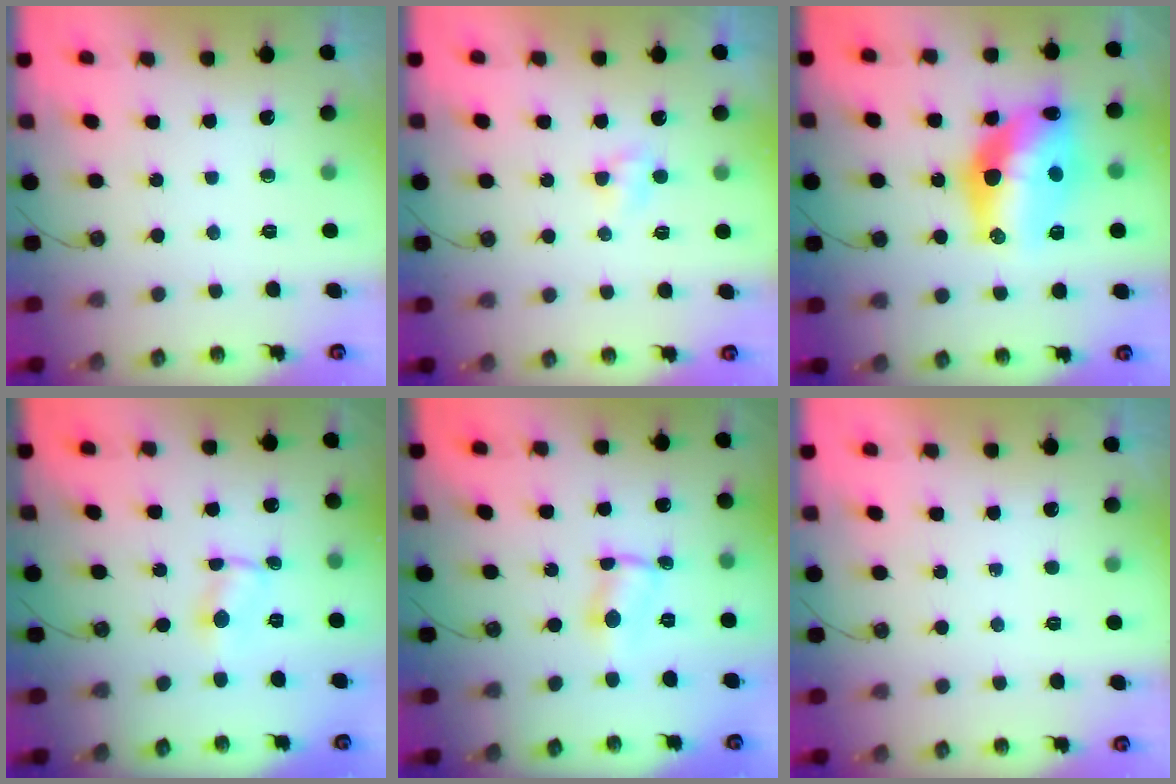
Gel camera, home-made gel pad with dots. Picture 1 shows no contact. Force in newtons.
{"total": 2.6, "press": 2.6, "slide": 0.3}
{"total": 19.0, "press": 18.5, "slide": 4.7}
{"total": 0.9, "press": 0.9, "slide": 0.1}
{"total": 1.0, "press": 0.8, "slide": 0.5}
{"total": 0.0}